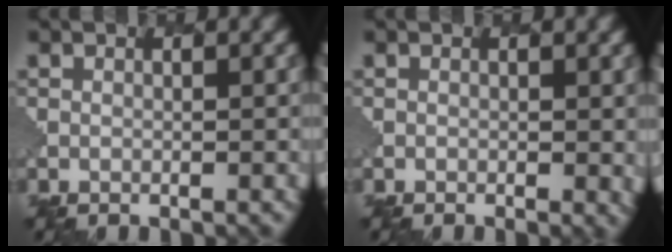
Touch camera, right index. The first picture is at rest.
{"total": 2.0, "force": [-0.1, 1.0, 1.8], "torque": [-0.015, -0.003, 0.001]}